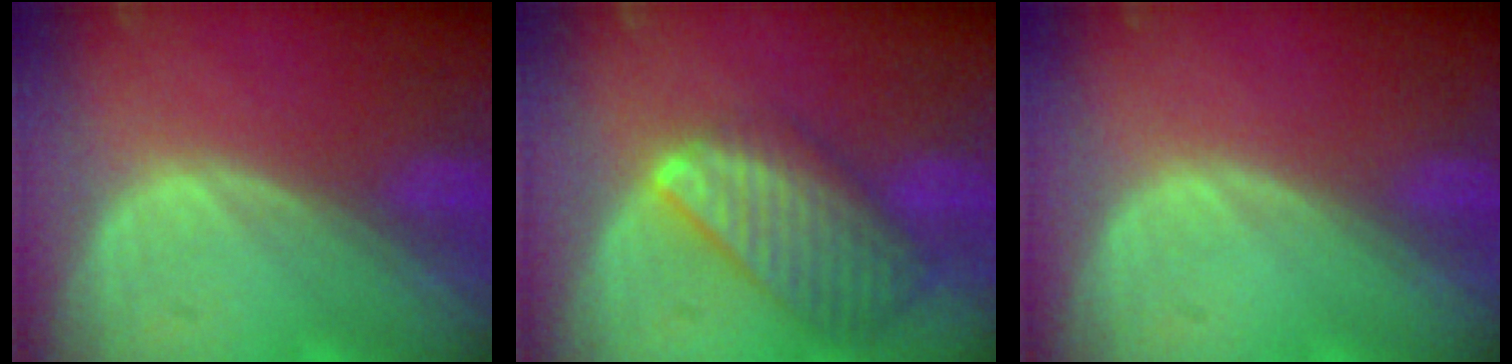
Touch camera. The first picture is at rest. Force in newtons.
{"total": 9.9, "press": 8.6, "slide": 4.9}
{"total": 0.0}